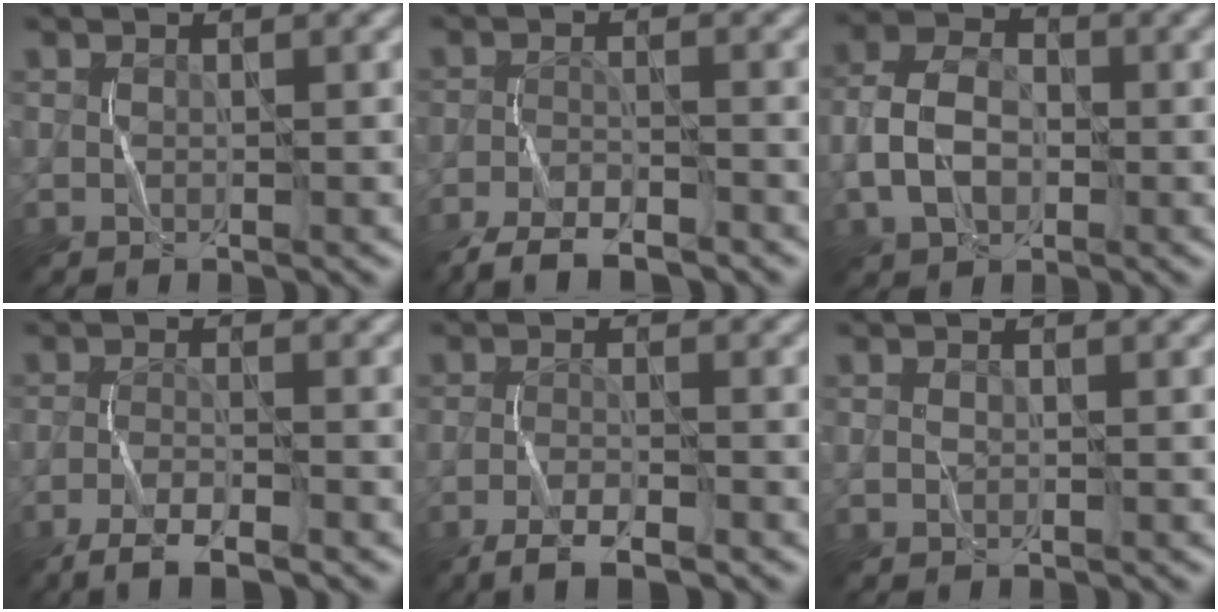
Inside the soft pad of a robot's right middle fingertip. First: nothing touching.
{"total": 5.1, "force": [-4.5, 1.1, 2.2], "torque": [-0.032, -0.016, -0.084]}
{"total": 4.9, "force": [-1.2, 3.5, 3.3], "torque": [-0.066, 0.007, -0.028]}
{"total": 3.7, "force": [-2.9, 0.4, 2.2], "torque": [-0.046, -0.003, -0.058]}
{"total": 3.3, "force": [-2.4, 0.5, 2.3], "torque": [-0.046, -0.002, -0.048]}
{"total": 0.0}